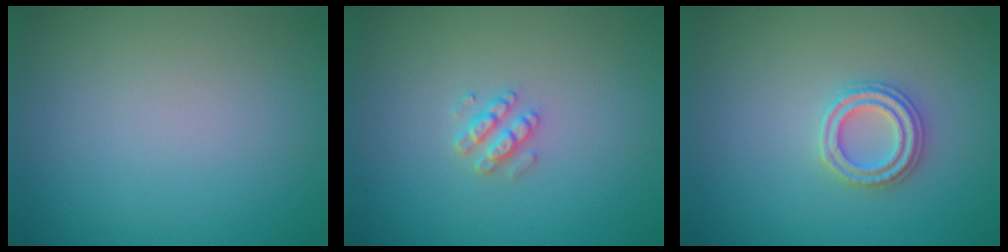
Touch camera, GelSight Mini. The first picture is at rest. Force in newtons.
{"total": 1.9, "press": 1.9, "slide": 0.3}
{"total": 2.4, "press": 2.4, "slide": 0.2}